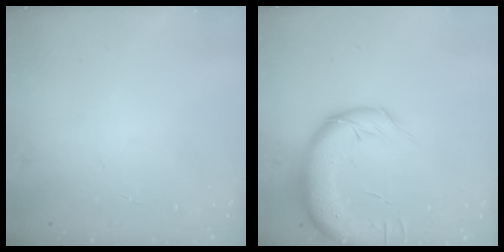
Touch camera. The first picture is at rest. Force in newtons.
{"total": 16.2, "press": 15.8, "slide": 3.3}